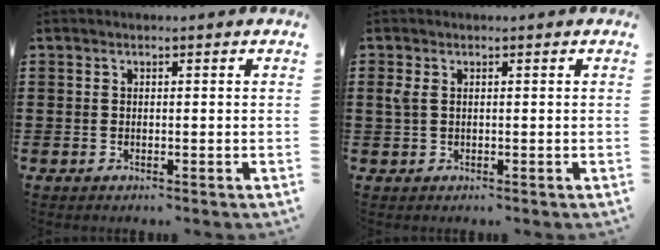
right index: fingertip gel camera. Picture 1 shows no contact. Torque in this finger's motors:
{"motor_torque": [0.38, -0.08, 0.16, 0.06]}